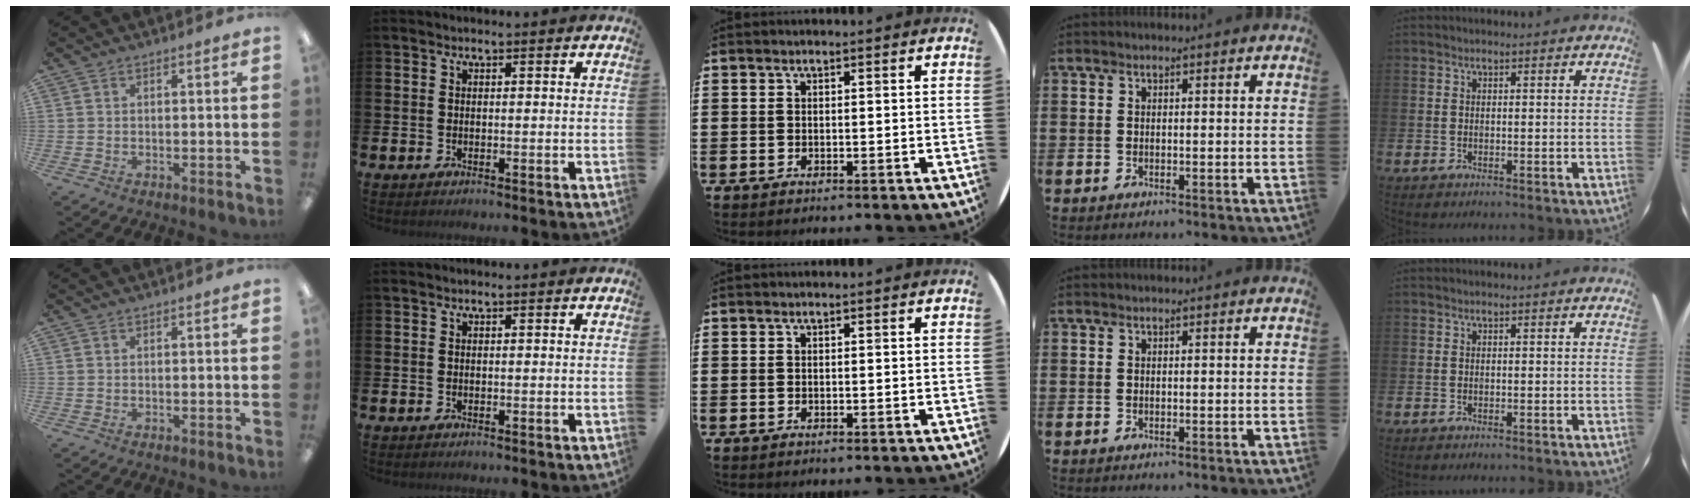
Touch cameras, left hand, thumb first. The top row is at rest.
{}